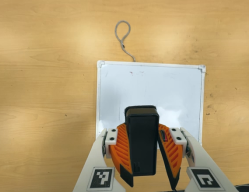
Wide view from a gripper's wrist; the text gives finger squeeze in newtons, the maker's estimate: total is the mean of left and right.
{"total": 9.6, "left": 9.9, "right": 9.3}